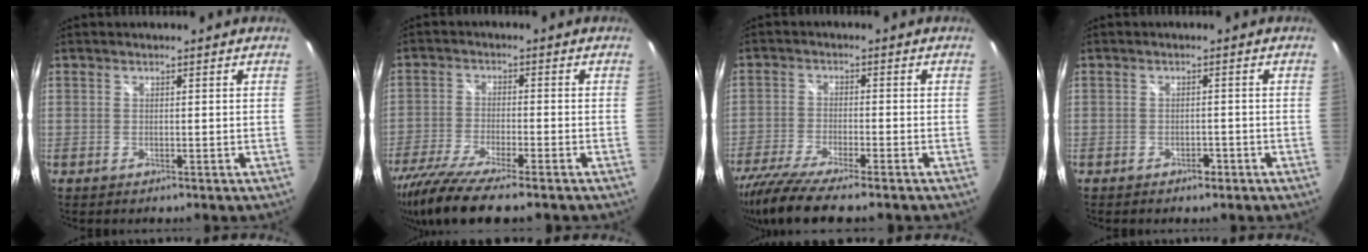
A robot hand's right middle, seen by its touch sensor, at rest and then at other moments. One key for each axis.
{"total": 13.2, "fx": -10.4, "fy": 1.6, "fz": 8.0, "tx": -0.173, "ty": -0.044, "tz": -0.185}
{"total": 11.6, "fx": -9.5, "fy": 1.2, "fz": 6.7, "tx": -0.150, "ty": -0.042, "tz": -0.167}
{"total": 1.8, "fx": -1.2, "fy": 1.1, "fz": 0.7, "tx": -0.014, "ty": 0.002, "tz": -0.014}